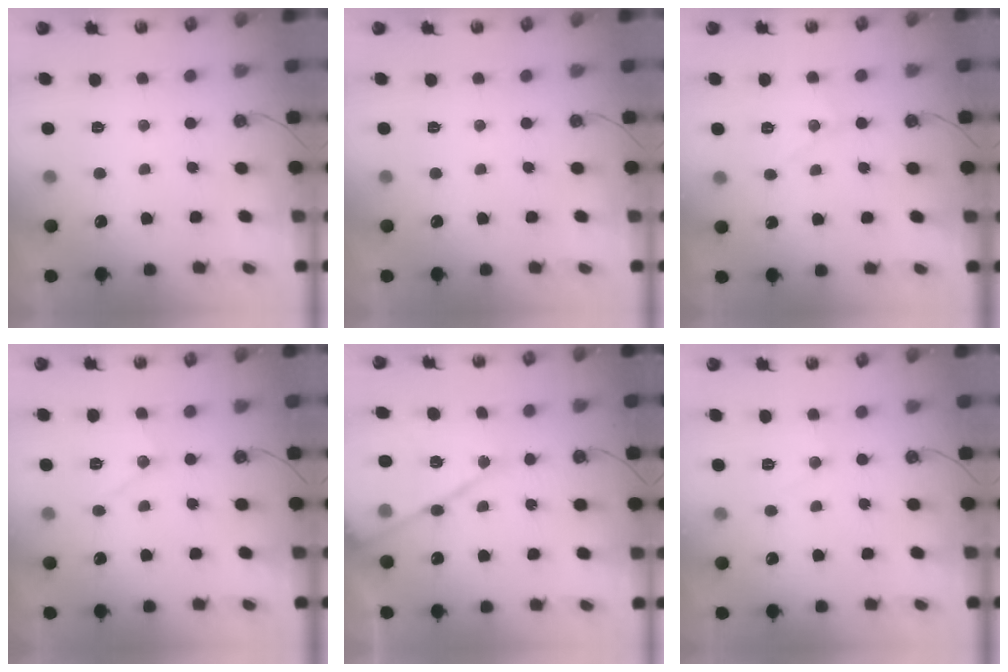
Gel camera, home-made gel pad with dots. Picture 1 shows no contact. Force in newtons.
{"total": 0.0}
{"total": 7.4, "press": 7.4, "slide": 0.6}
{"total": 11.5, "press": 11.5, "slide": 0.8}
{"total": 17.0, "press": 17.0, "slide": 1.5}
{"total": 6.5, "press": 6.5, "slide": 0.5}